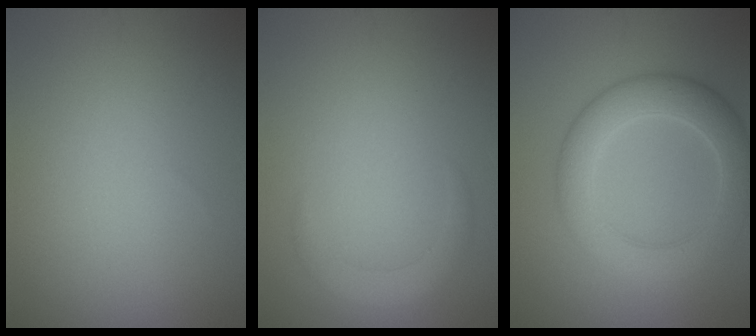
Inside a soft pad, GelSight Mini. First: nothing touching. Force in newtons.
{"total": 2.2, "press": 2.2, "slide": 0.1}
{"total": 5.9, "press": 5.9, "slide": 0.0}